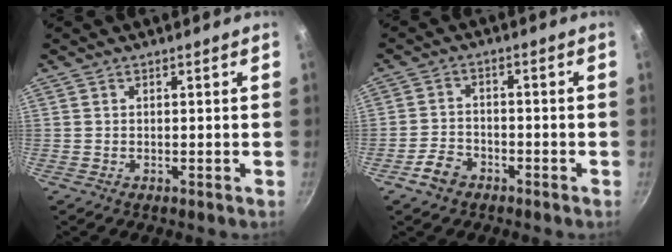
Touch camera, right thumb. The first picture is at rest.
{"total": 4.8, "force": [-3.0, 3.1, 2.1], "torque": [-0.032, 0.030, -0.054]}